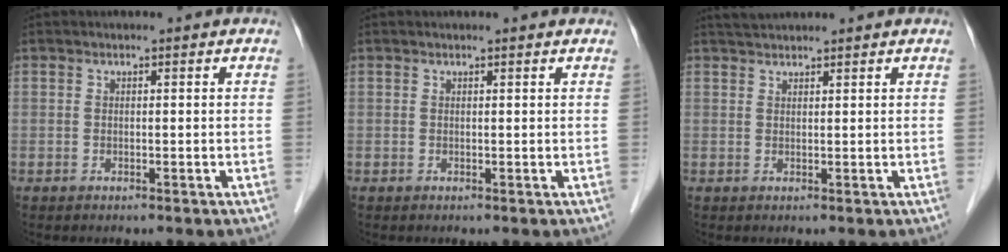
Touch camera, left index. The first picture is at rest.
{"total": 1.3, "force": [1.3, 0.0, 0.3], "torque": [-0.014, 0.007, 0.014]}
{"total": 2.7, "force": [2.6, 0.0, 0.7], "torque": [-0.012, 0.024, 0.048]}